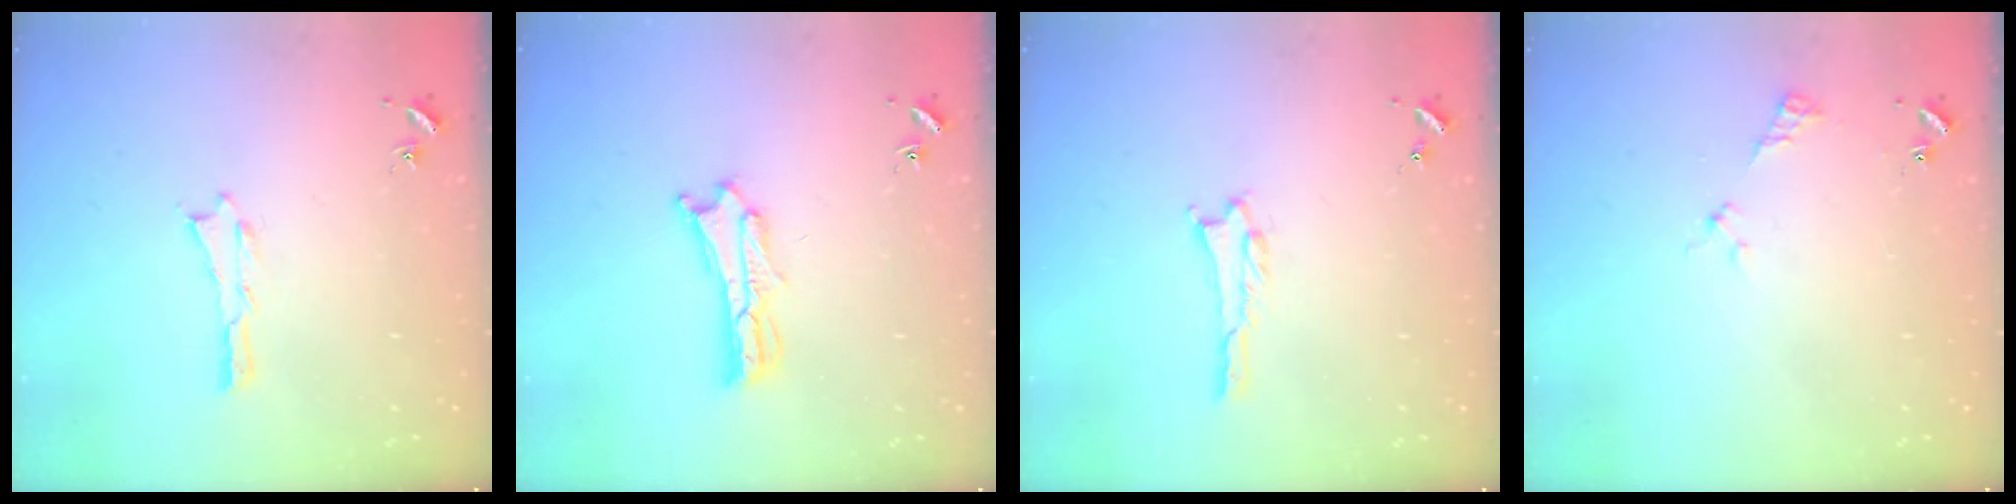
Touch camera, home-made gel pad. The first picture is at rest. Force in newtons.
{"total": 2.5, "press": 2.5, "slide": 0.1}
{"total": 0.5, "press": 0.5, "slide": 0.1}
{"total": 2.5, "press": 2.5, "slide": 0.3}